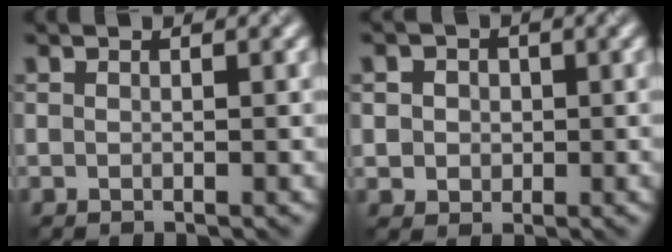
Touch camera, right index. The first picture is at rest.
{"total": 3.1, "force": [0.8, 2.7, 1.3], "torque": [-0.009, 0.011, 0.004]}